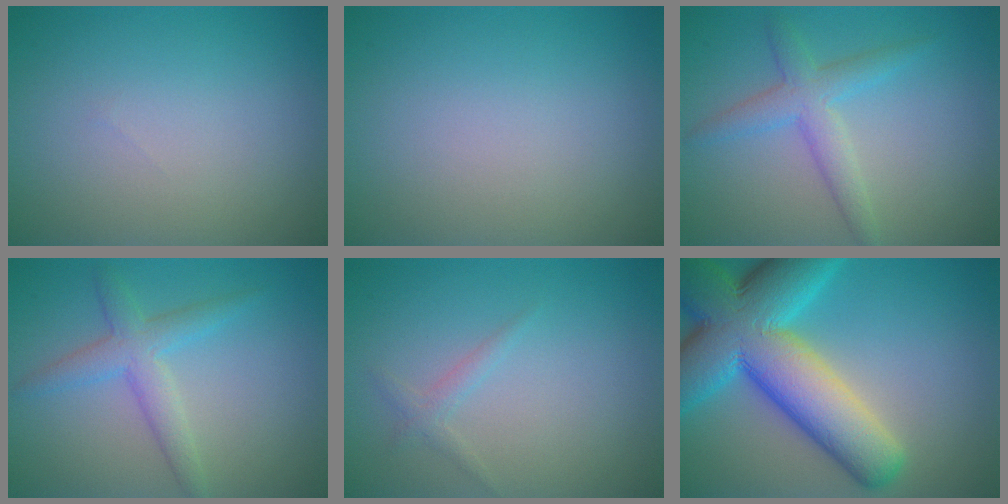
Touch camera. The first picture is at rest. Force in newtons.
{"total": 0.0}
{"total": 3.2, "press": 3.2, "slide": 0.1}
{"total": 3.2, "press": 3.2, "slide": 0.1}
{"total": 1.1, "press": 1.1, "slide": 0.1}
{"total": 13.8, "press": 13.8, "slide": 0.6}